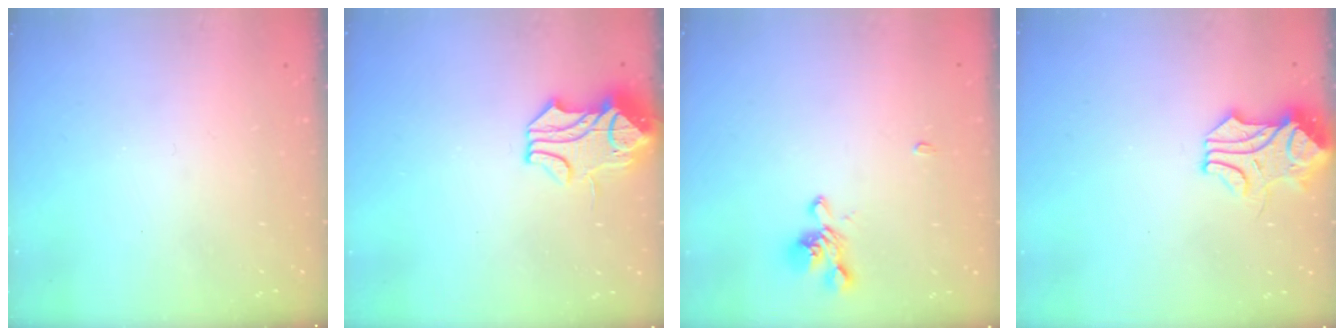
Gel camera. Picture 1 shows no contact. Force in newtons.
{"total": 1.8, "press": 1.1, "slide": 1.4}
{"total": 1.0, "press": 0.1, "slide": 1.0}
{"total": 1.4, "press": 1.3, "slide": 0.5}